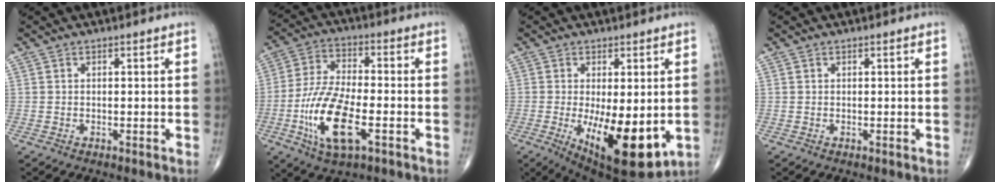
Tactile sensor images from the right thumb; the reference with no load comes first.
{"total": 14.9, "force": [-4.9, 6.0, 12.8], "torque": [-0.259, 0.014, -0.088]}
{"total": 14.9, "force": [-2.9, 5.7, 13.5], "torque": [-0.204, -0.030, -0.026]}
{"total": 0.0}